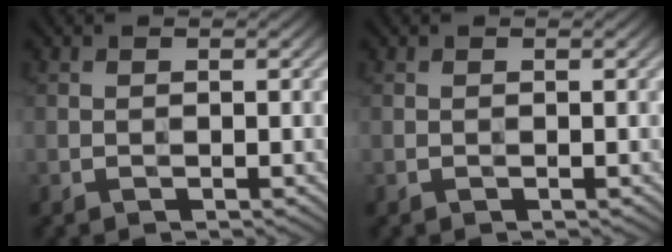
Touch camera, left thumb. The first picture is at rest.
{"total": 0.0}